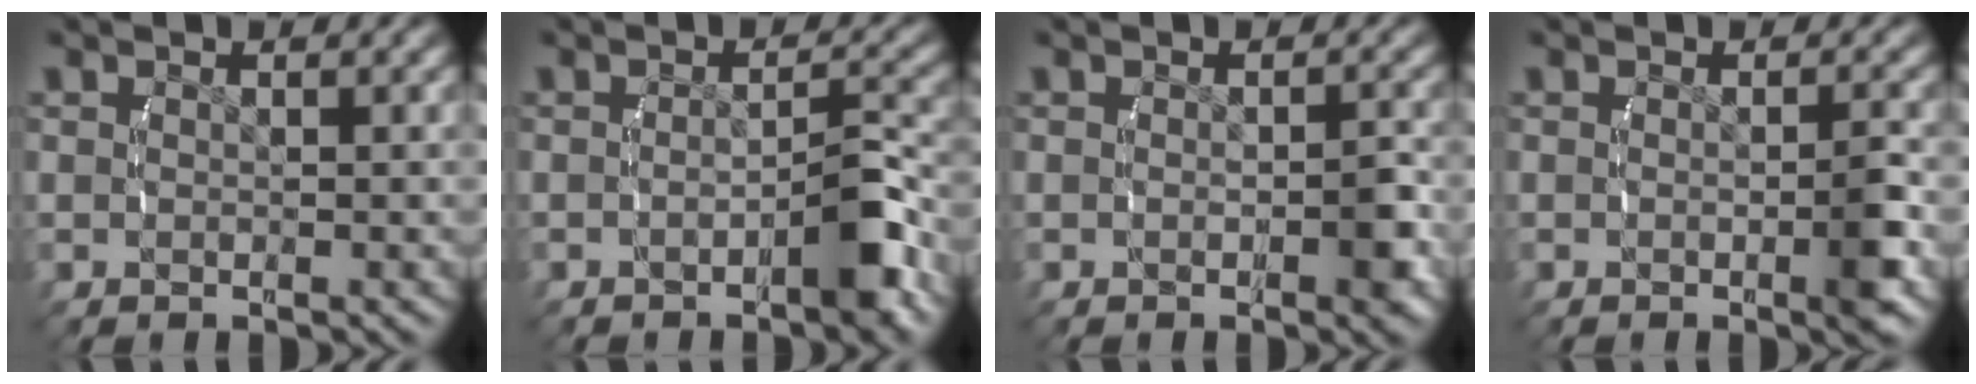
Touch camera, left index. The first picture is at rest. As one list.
[{"total": 2.8, "force": [-1.4, 0.6, 2.4], "torque": [-0.027, 0.003, -0.026]}, {"total": 1.6, "force": [-0.7, 0.4, 1.4], "torque": [-0.020, -0.002, -0.011]}, {"total": 2.1, "force": [-0.7, 0.3, 1.9], "torque": [-0.032, -0.002, -0.012]}]